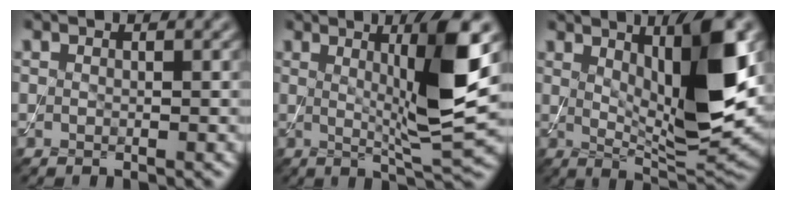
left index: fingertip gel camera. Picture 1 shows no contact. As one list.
[{"total": 8.7, "force": [1.7, 1.2, 8.4], "torque": [-0.119, -0.012, 0.033]}, {"total": 9.7, "force": [2.5, 2.2, 9.1], "torque": [-0.142, -0.019, 0.053]}]